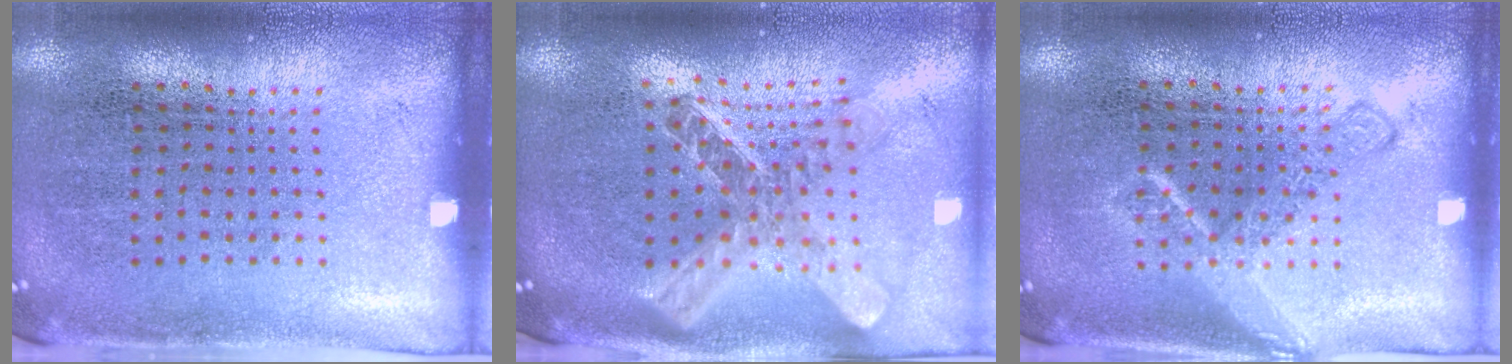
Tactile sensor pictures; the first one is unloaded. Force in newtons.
{"total": 2.5, "press": 1.9, "slide": 1.6}
{"total": 2.2, "press": 2.2, "slide": 0.3}